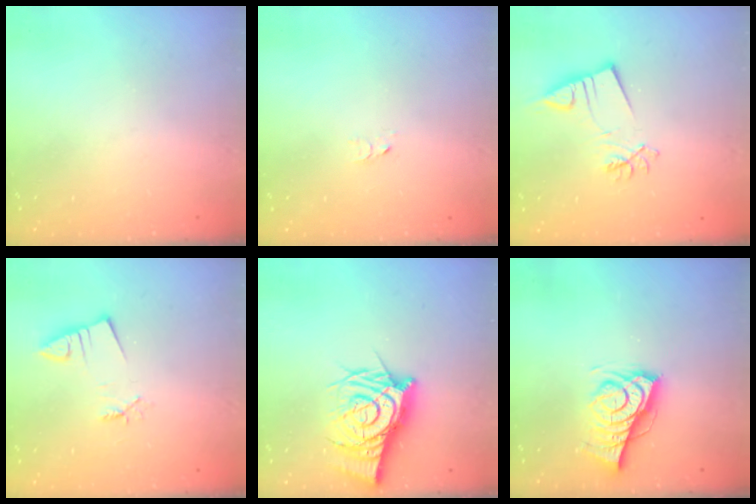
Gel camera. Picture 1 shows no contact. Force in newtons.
{"total": 2.5, "press": 2.5, "slide": 0.2}
{"total": 7.0, "press": 6.9, "slide": 1.0}
{"total": 2.4, "press": 2.4, "slide": 0.3}
{"total": 10.8, "press": 10.8, "slide": 1.1}
{"total": 9.0, "press": 8.3, "slide": 3.2}